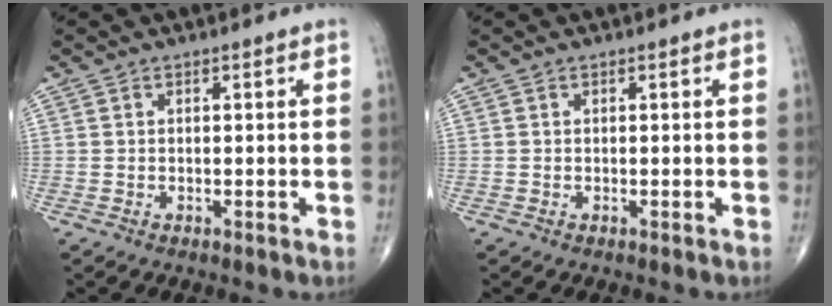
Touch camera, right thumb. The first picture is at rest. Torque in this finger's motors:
{"motor_torque": [-0.38, -0.11, -0.31, -0.26, 0.02]}